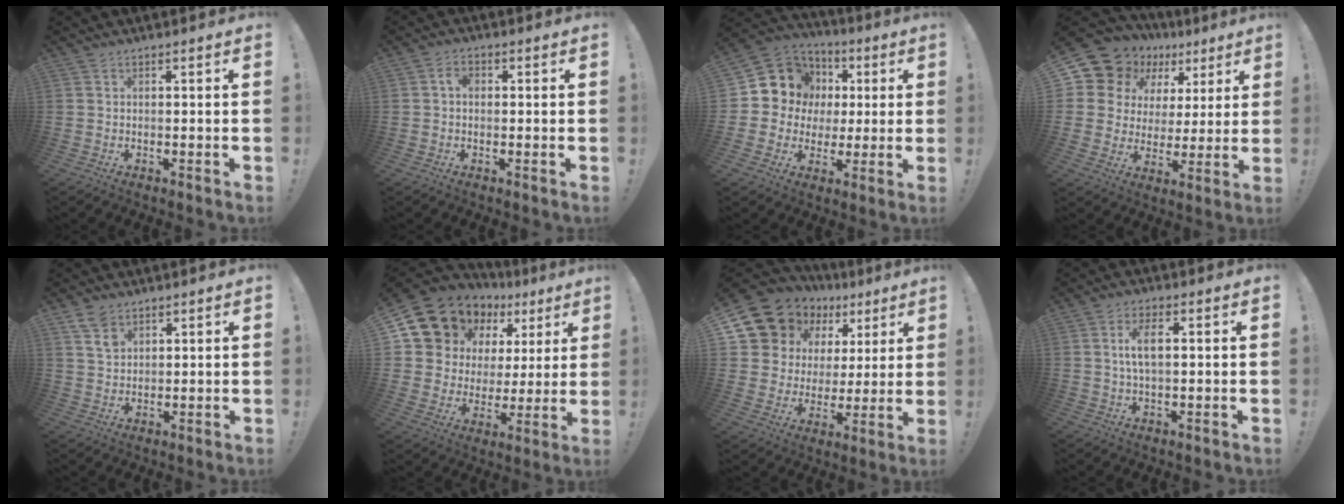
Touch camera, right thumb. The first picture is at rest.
{"total": 1.0, "force": [-0.1, 0.8, 0.6], "torque": [-0.004, 0.003, -0.005]}
{"total": 11.4, "force": [2.6, 10.8, 2.7], "torque": [-0.035, -0.017, 0.068]}
{"total": 12.5, "force": [8.6, 8.3, 3.8], "torque": [-0.072, -0.065, 0.169]}
{"total": 5.8, "force": [3.7, 3.6, 2.6], "torque": [-0.038, -0.017, 0.071]}
{"total": 12.4, "force": [10.0, 6.7, 2.9], "torque": [-0.059, -0.081, 0.194]}
{"total": 13.7, "force": [9.5, 8.7, 4.6], "torque": [-0.084, -0.067, 0.190]}
{"total": 6.2, "force": [1.1, 2.5, 5.5], "torque": [-0.098, 0.000, 0.014]}